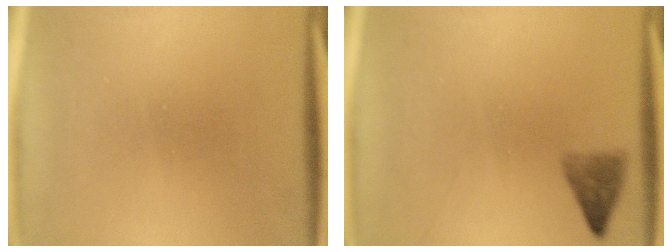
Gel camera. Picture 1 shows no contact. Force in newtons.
{"total": 2.0}